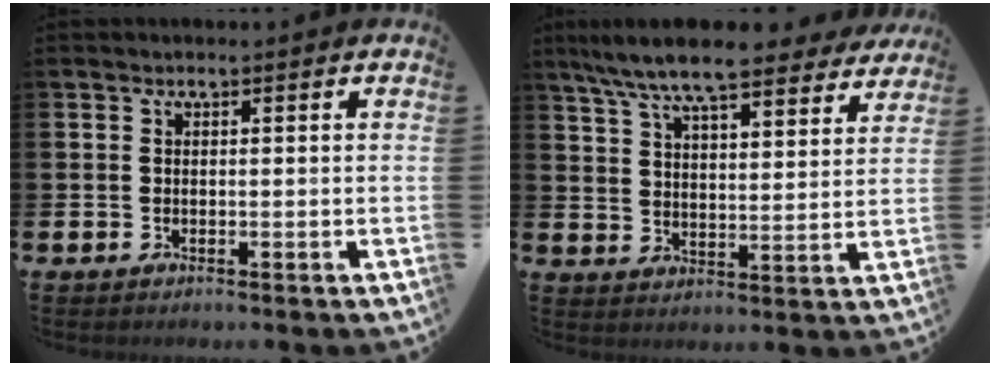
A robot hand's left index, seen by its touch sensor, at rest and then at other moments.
{"total": 9.4, "force": [8.6, 1.4, 3.6], "torque": [-0.097, -0.043, 0.152]}